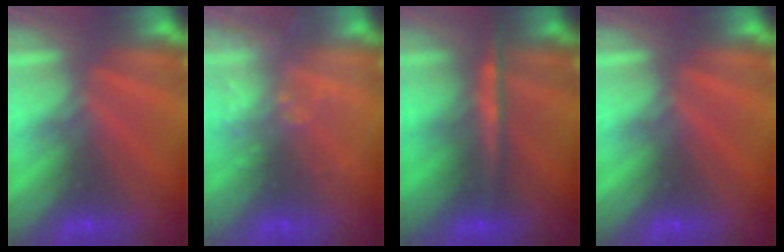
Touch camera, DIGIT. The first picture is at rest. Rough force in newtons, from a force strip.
{"total": 6.9}
{"total": 8.5}
{"total": 0.0}